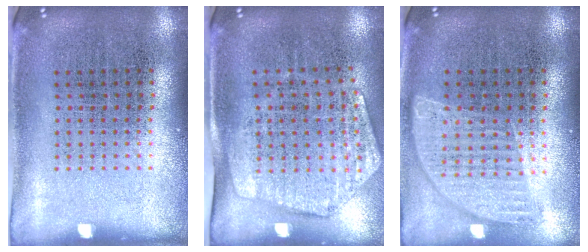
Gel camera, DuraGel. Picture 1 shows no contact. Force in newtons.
{"total": 1.9, "press": 1.6, "slide": 1.0}
{"total": 0.9, "press": 0.9, "slide": 0.2}